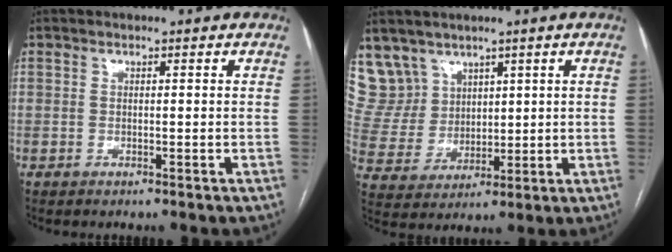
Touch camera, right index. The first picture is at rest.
{"total": 8.6, "force": [6.1, 6.1, 0.1], "torque": [-0.013, 0.024, 0.142]}